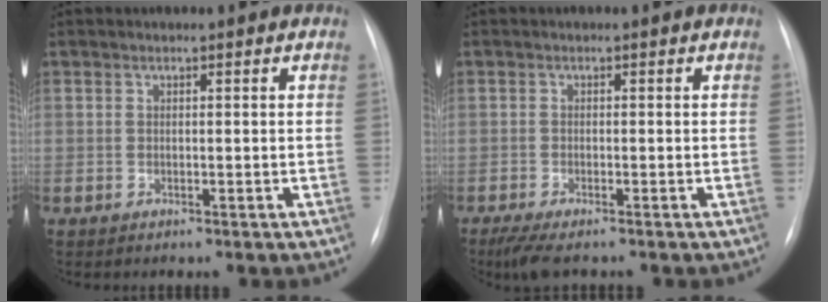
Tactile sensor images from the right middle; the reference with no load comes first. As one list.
[{"total": 4.1, "force": [-3.0, 0.8, 2.6], "torque": [-0.051, -0.013, -0.050]}]